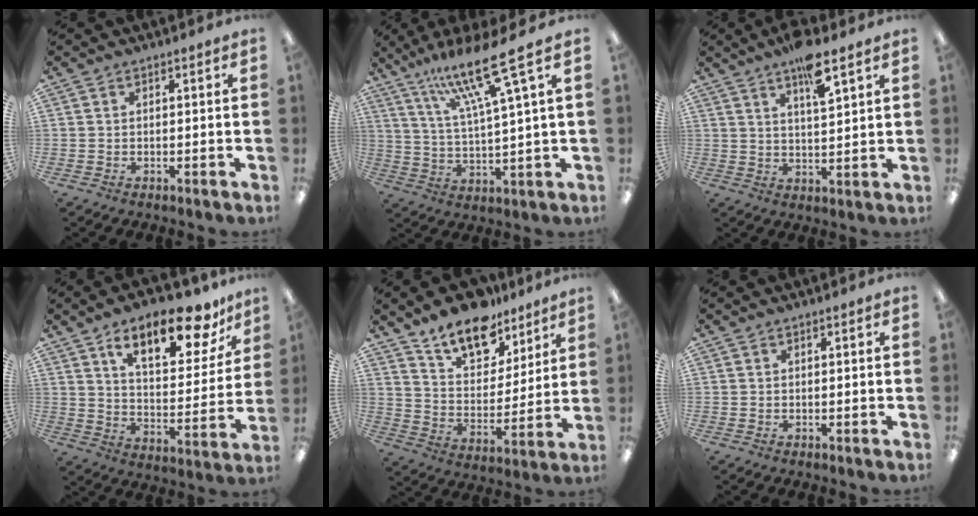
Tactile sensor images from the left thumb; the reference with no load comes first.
{"total": 15.6, "force": [10.4, 1.7, 11.6], "torque": [-0.220, -0.049, 0.163]}
{"total": 8.6, "force": [5.9, 1.9, 6.0], "torque": [-0.091, -0.030, 0.095]}
{"total": 18.5, "force": [12.2, 7.4, 11.9], "torque": [-0.171, -0.063, 0.196]}
{"total": 14.2, "force": [11.4, 6.8, 5.2], "torque": [-0.088, -0.077, 0.208]}
{"total": 0.0}